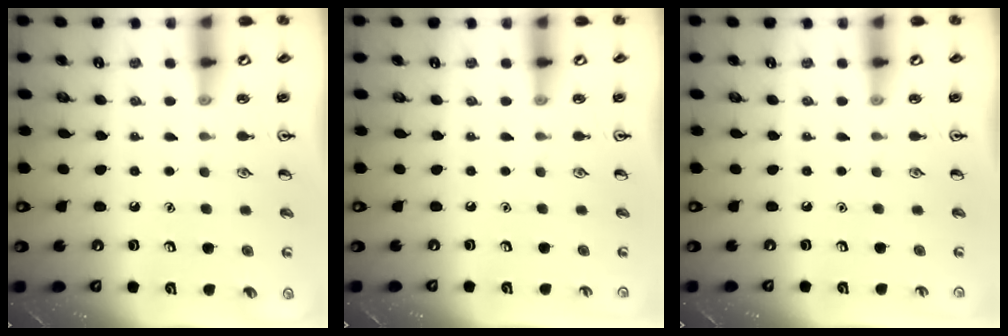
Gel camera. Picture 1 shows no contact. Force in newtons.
{"total": 0.0}
{"total": 0.0}